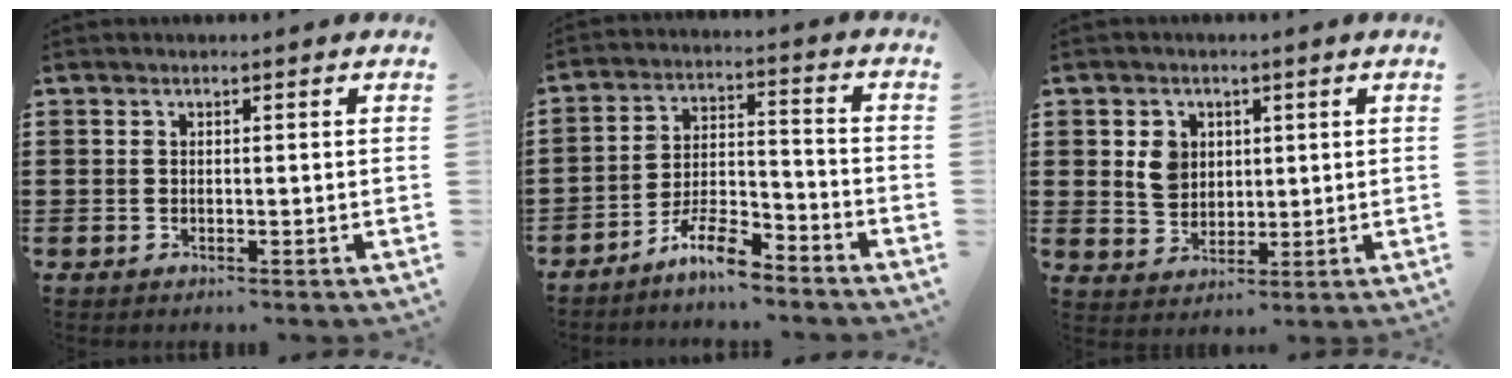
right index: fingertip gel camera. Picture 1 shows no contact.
{"total": 7.4, "force": [-6.1, 1.7, 3.8], "torque": [-0.080, 0.010, -0.117]}
{"total": 4.6, "force": [1.2, 3.9, 2.1], "torque": [-0.055, 0.013, 0.022]}